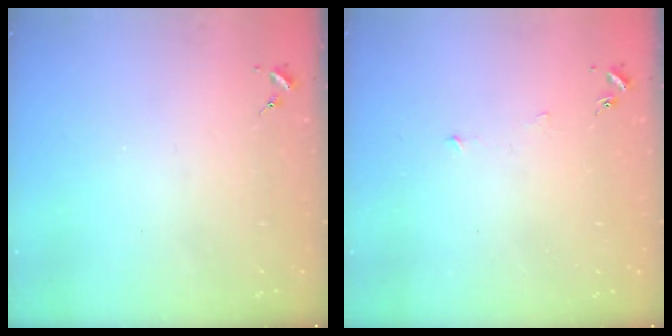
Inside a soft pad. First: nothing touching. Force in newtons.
{"total": 3.5, "press": 3.5, "slide": 0.3}